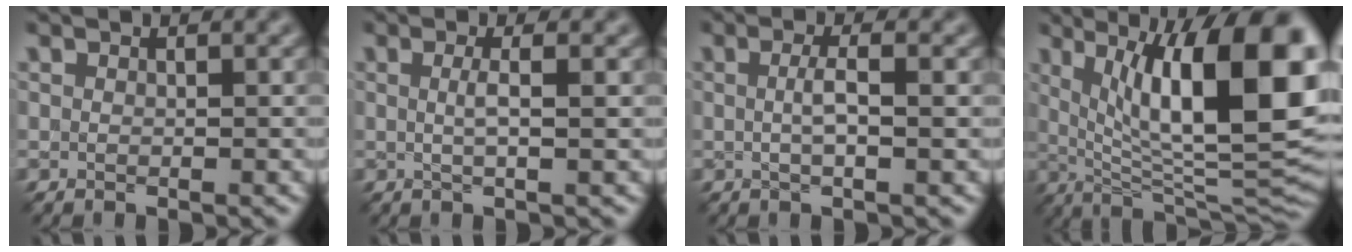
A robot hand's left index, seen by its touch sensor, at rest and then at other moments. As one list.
[{"total": 1.6, "force": [0.1, 0.2, 1.6], "torque": [-0.030, 0.003, -0.001]}, {"total": 1.9, "force": [0.0, 0.2, 1.9], "torque": [-0.037, 0.004, 0.000]}, {"total": 15.4, "force": [4.0, 4.6, 14.2], "torque": [-0.189, -0.004, 0.066]}]